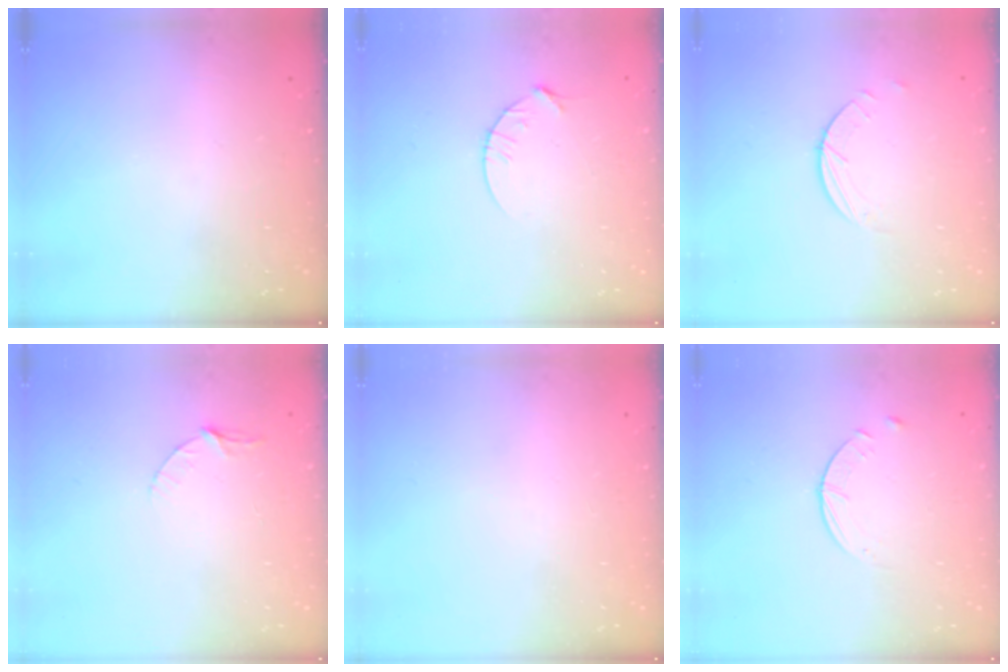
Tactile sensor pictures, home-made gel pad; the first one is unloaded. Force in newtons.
{"total": 4.8, "press": 4.8, "slide": 0.6}
{"total": 2.0, "press": 2.0, "slide": 0.2}
{"total": 3.5, "press": 3.4, "slide": 0.4}
{"total": 0.0}
{"total": 2.6, "press": 2.5, "slide": 0.3}